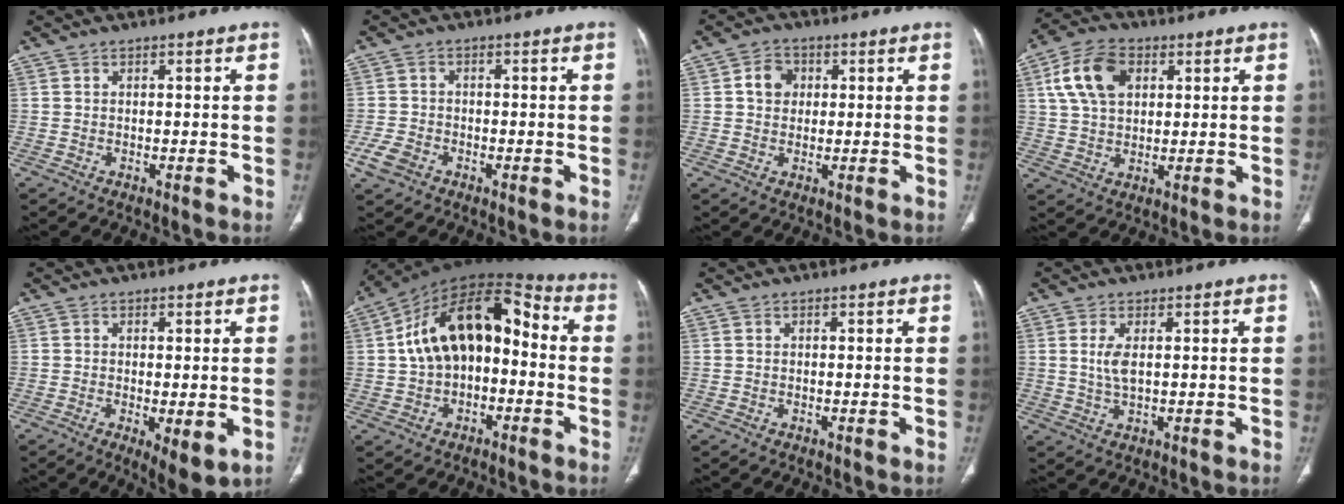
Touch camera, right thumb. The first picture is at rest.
{"total": 4.2, "force": [-2.0, 3.1, 2.1], "torque": [-0.042, 0.011, -0.035]}
{"total": 4.6, "force": [1.0, 3.9, 2.3], "torque": [-0.021, 0.006, 0.013]}
{"total": 11.3, "force": [3.7, 7.4, 7.7], "torque": [-0.135, 0.006, 0.065]}
{"total": 6.3, "force": [-1.6, 2.1, 5.7], "torque": [-0.089, -0.021, -0.020]}
{"total": 17.8, "force": [-0.1, 10.8, 14.2], "torque": [-0.208, 0.058, -0.012]}
{"total": 0.0}
{"total": 3.7, "force": [0.7, 1.5, 3.3], "torque": [-0.078, -0.005, 0.022]}